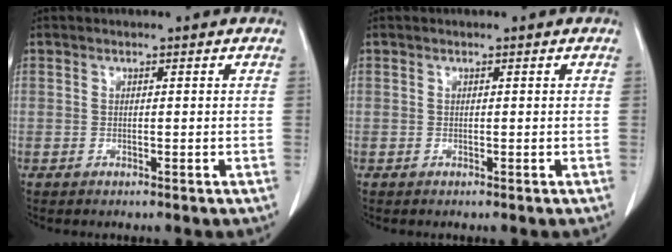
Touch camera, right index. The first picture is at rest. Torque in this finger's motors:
{"motor_torque": [0.10, -0.02, 0.03, 0.01]}